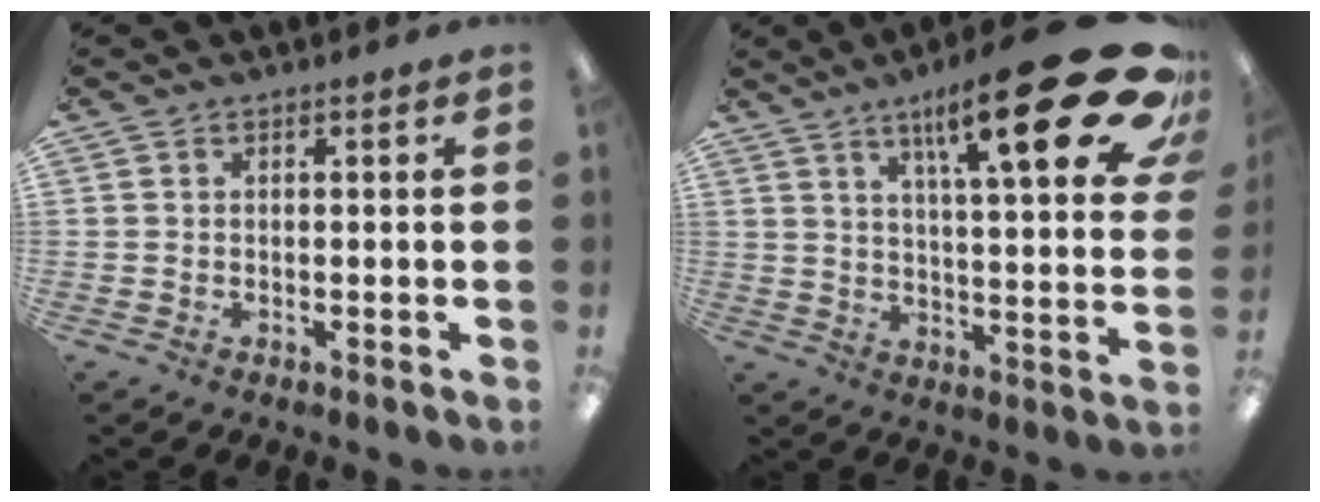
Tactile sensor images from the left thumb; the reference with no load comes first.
{"total": 25.9, "force": [13.9, 6.4, 21.0], "torque": [-0.296, -0.082, 0.213]}